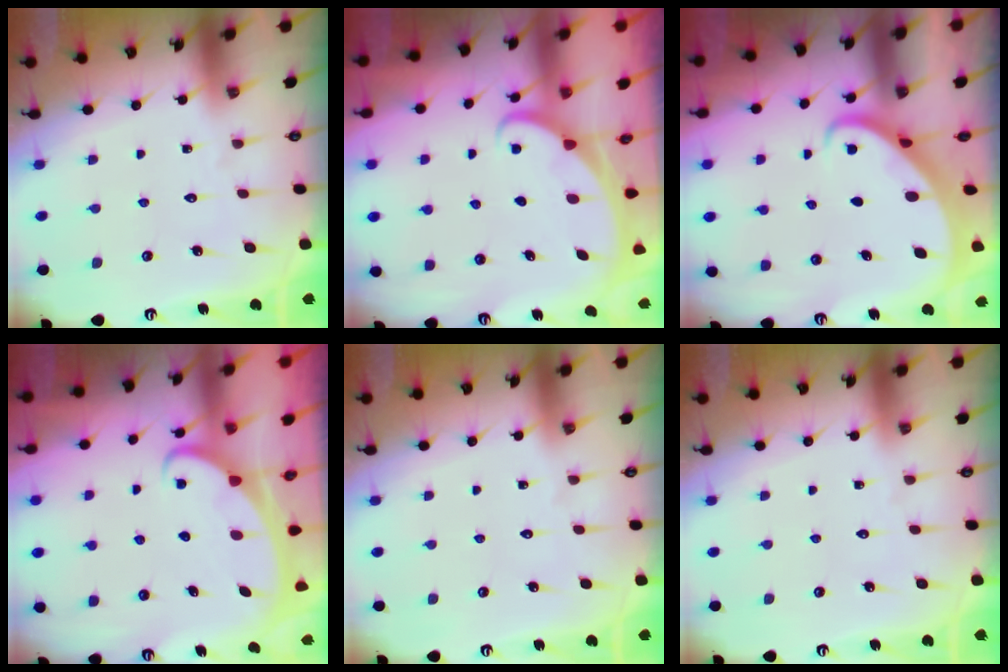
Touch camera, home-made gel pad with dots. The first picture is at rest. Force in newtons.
{"total": 1.7, "press": 1.7, "slide": 0.1}
{"total": 2.7, "press": 2.7, "slide": 0.3}
{"total": 2.3, "press": 2.3, "slide": 0.3}
{"total": 0.0}
{"total": 0.0}